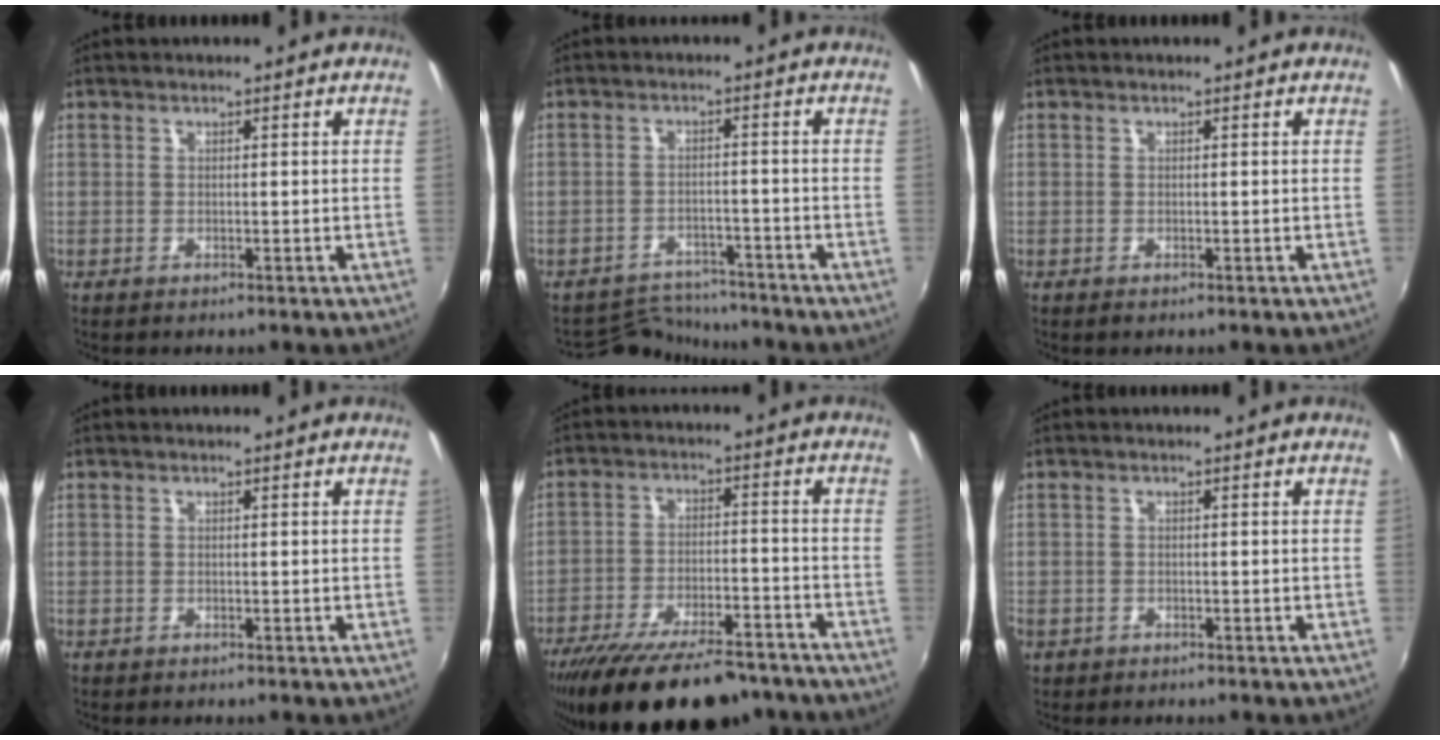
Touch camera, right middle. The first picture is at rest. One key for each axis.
{"total": 6.8, "fx": -6.6, "fy": 1.6, "fz": -0.4, "tx": -0.009, "ty": 0.011, "tz": -0.106}
{"total": 0.0}
{"total": 0.0}
{"total": 21.6, "fx": -17.6, "fy": 6.3, "fz": 10.8, "tx": -0.203, "ty": -0.031, "tz": -0.255}
{"total": 2.0, "fx": -1.1, "fy": 1.6, "fz": 0.7, "tx": -0.020, "ty": -0.003, "tz": -0.018}